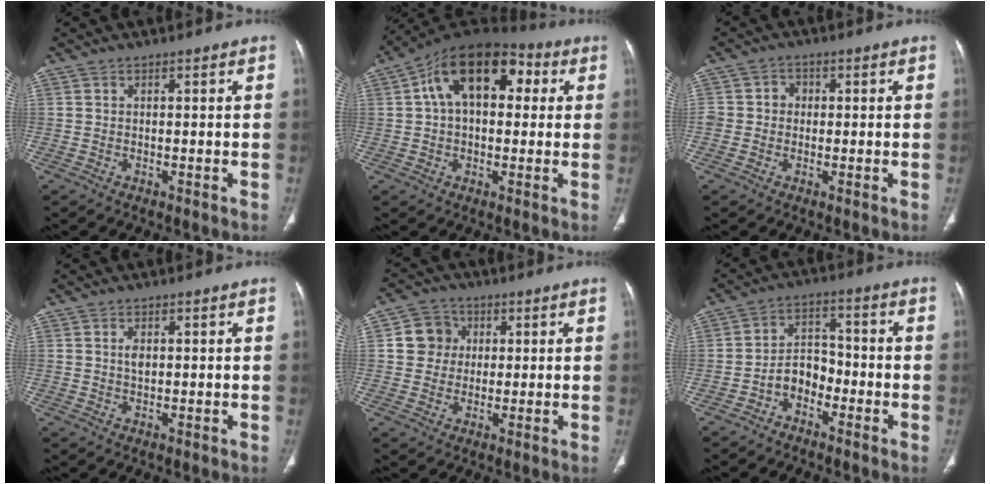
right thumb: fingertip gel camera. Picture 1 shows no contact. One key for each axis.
{"total": 16.5, "fx": 4.0, "fy": 10.0, "fz": 12.5, "tx": -0.166, "ty": 0.033, "tz": 0.053}
{"total": 4.1, "fx": -0.1, "fy": 3.8, "fz": 1.5, "tx": -0.007, "ty": 0.016, "tz": -0.003}
{"total": 1.7, "fx": 0.4, "fy": 1.1, "fz": 1.3, "tx": -0.021, "ty": -0.001, "tz": 0.006}
{"total": 6.7, "fx": 1.2, "fy": 6.3, "fz": 2.0, "tx": -0.004, "ty": 0.004, "tz": 0.014}
{"total": 6.0, "fx": -3.0, "fy": 4.2, "fz": 3.1, "tx": -0.032, "ty": 0.040, "tz": -0.063}